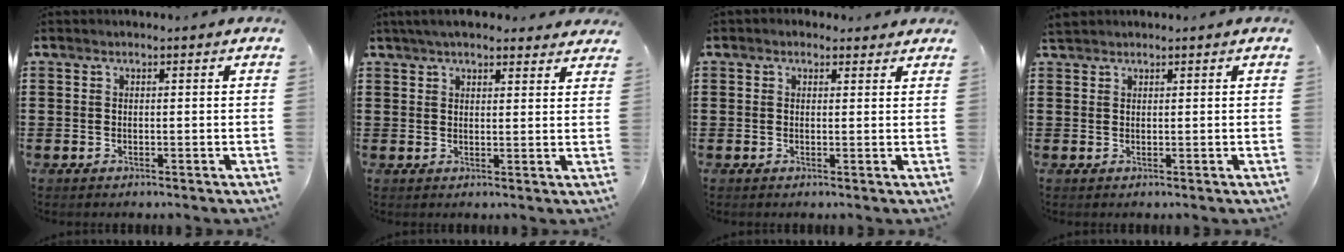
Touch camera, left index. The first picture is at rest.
{"total": 4.2, "force": [3.7, 0.8, 1.7], "torque": [-0.041, -0.001, 0.070]}
{"total": 1.3, "force": [1.0, 0.8, 0.2], "torque": [0.000, 0.004, 0.016]}
{"total": 1.3, "force": [1.2, 0.4, 0.2], "torque": [-0.008, 0.003, 0.023]}